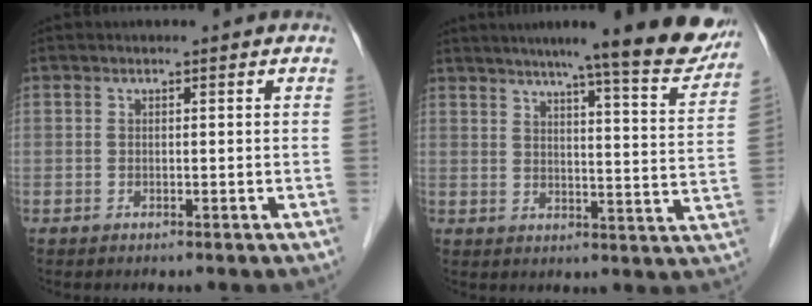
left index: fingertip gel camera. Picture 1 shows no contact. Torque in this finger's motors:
{"motor_torque": [0.84, -0.85, 0.56, 0.09]}